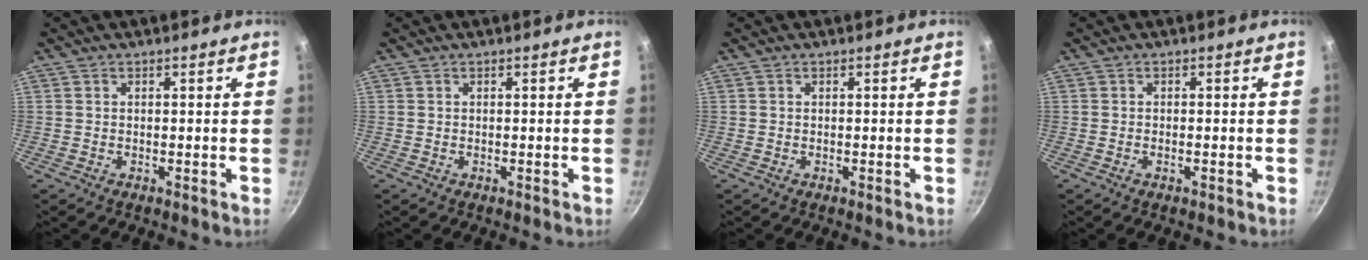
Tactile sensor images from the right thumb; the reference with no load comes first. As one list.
[{"total": 0.0}, {"total": 0.0}, {"total": 0.8, "force": [-0.4, 0.2, 0.6], "torque": [-0.016, 0.005, -0.009]}]